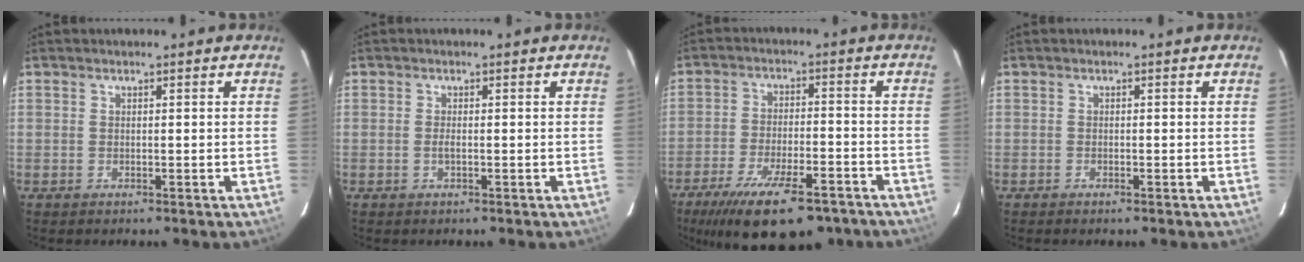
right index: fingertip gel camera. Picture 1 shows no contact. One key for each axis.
{"total": 0.9, "fx": -0.2, "fy": 0.2, "fz": 0.9, "tx": -0.018, "ty": 0.000, "tz": -0.004}
{"total": 18.6, "fx": -13.2, "fy": 6.3, "fz": 11.5, "tx": -0.219, "ty": -0.035, "tz": -0.199}
{"total": 0.6, "fx": -0.5, "fy": 0.1, "fz": 0.2, "tx": -0.006, "ty": -0.001, "tz": -0.011}